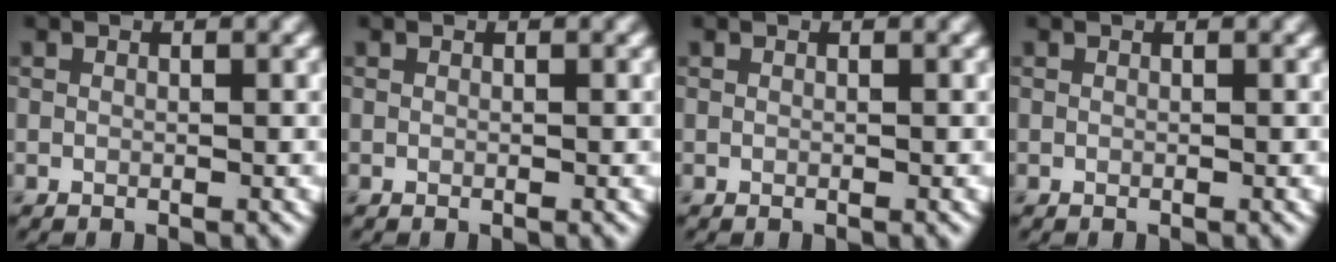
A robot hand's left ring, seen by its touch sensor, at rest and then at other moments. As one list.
[{"total": 0.0}, {"total": 0.0}, {"total": 0.0}]